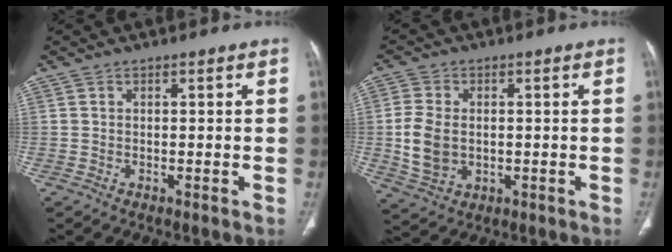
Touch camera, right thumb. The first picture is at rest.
{"total": 8.4, "force": [-0.3, 6.0, 5.9], "torque": [-0.116, -0.004, 0.002]}